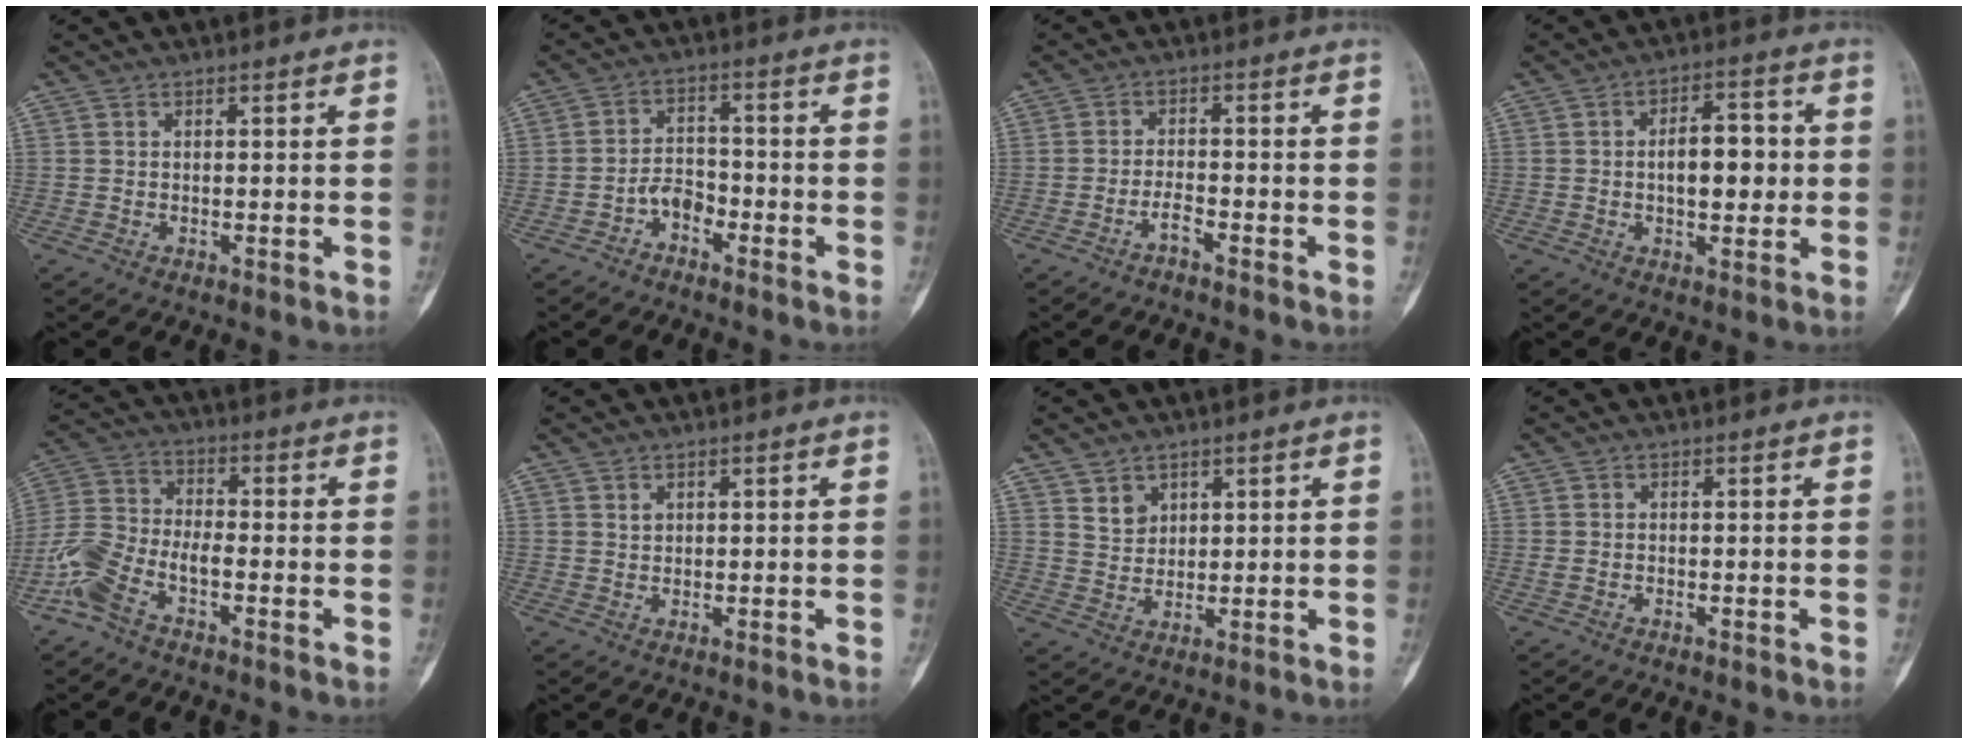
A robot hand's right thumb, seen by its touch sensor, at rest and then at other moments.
{"total": 4.1, "force": [-2.6, 2.5, 2.0], "torque": [-0.022, 0.026, -0.052]}
{"total": 2.4, "force": [-1.9, 0.5, 1.4], "torque": [-0.033, 0.013, -0.037]}
{"total": 9.0, "force": [0.1, 4.6, 7.6], "torque": [-0.091, 0.015, 0.000]}
{"total": 9.2, "force": [-4.9, 4.4, 6.3], "torque": [-0.144, 0.034, -0.107]}
{"total": 0.8, "force": [0.5, 0.5, 0.4], "torque": [-0.003, -0.002, 0.010]}
{"total": 3.5, "force": [2.2, 2.5, 1.1], "torque": [-0.004, -0.019, 0.046]}
{"total": 0.7, "force": [-0.3, 0.4, 0.5], "torque": [-0.019, 0.004, -0.006]}